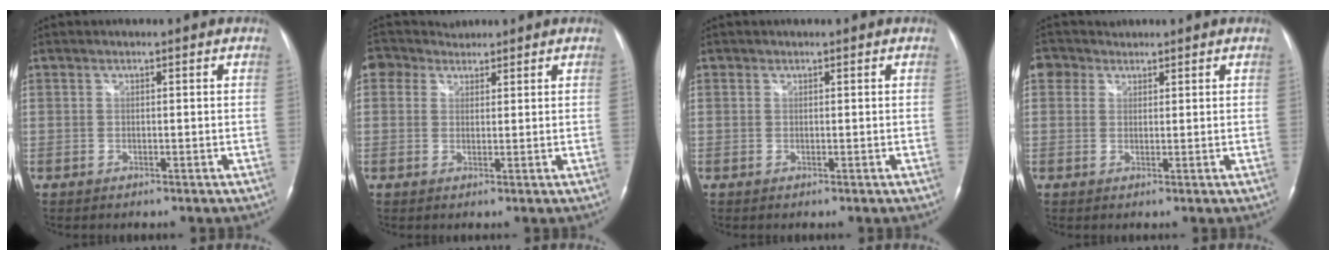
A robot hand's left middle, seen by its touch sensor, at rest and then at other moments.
{"total": 3.4, "force": [2.8, 2.0, -0.1], "torque": [-0.003, 0.028, 0.049]}
{"total": 0.0}
{"total": 2.7, "force": [1.8, 2.1, 0.0], "torque": [-0.002, 0.021, 0.028]}